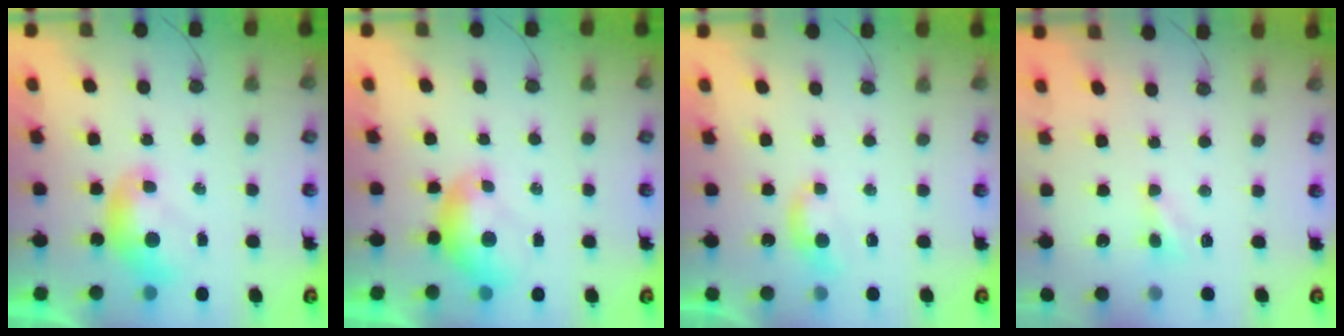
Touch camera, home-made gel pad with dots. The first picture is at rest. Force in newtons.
{"total": 0.7, "press": 0.4, "slide": 0.6}
{"total": 1.9, "press": 1.9, "slide": 0.5}
{"total": 1.0, "press": 0.9, "slide": 0.3}